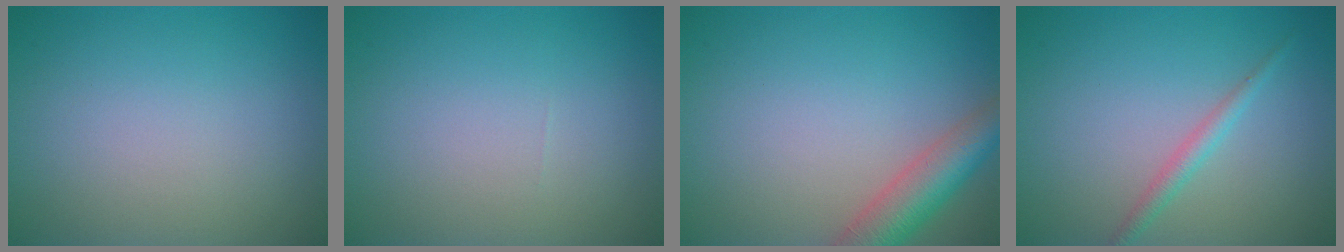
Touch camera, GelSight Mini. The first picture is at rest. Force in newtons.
{"total": 0.0}
{"total": 5.0, "press": 5.0, "slide": 0.3}
{"total": 1.5, "press": 1.5, "slide": 0.1}